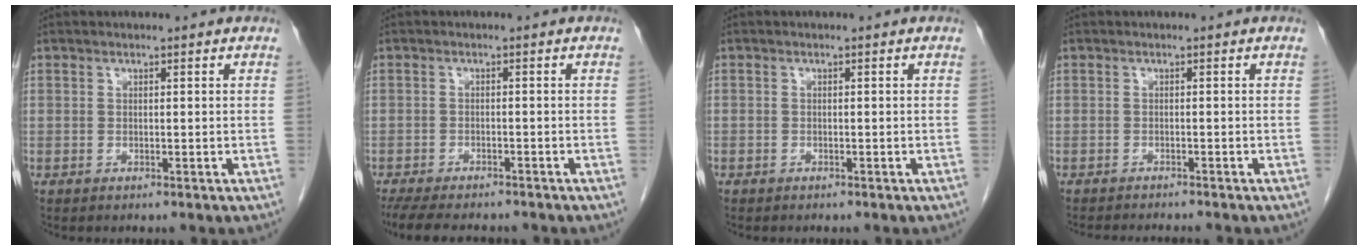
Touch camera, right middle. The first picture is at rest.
{"total": 10.5, "force": [-9.1, 2.8, 4.6], "torque": [-0.083, -0.014, -0.131]}
{"total": 0.5, "force": [-0.4, 0.3, 0.0], "torque": [-0.008, 0.003, -0.008]}
{"total": 5.2, "force": [-4.9, 0.1, 1.7], "torque": [-0.016, -0.010, -0.072]}